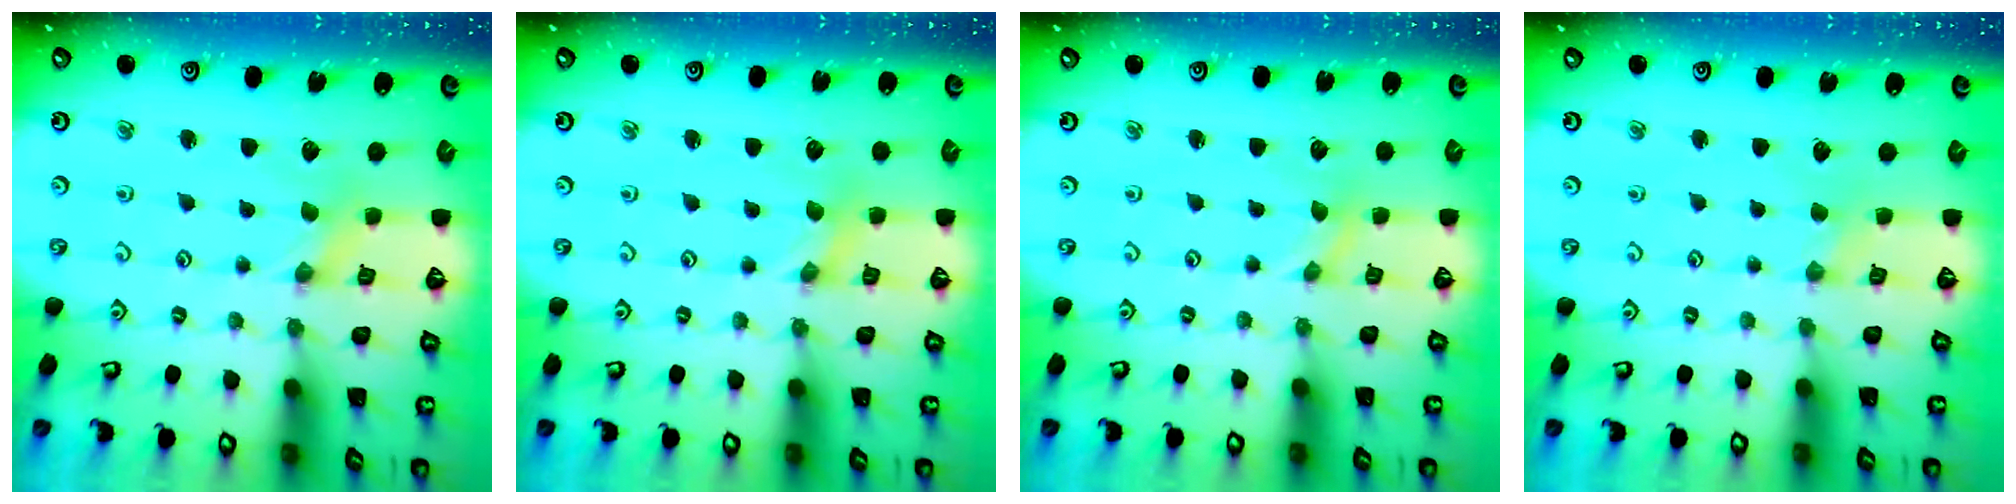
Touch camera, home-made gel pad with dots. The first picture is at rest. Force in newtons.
{"total": 0.8, "press": 0.8, "slide": 0.1}
{"total": 0.0}
{"total": 1.0, "press": 1.0, "slide": 0.2}